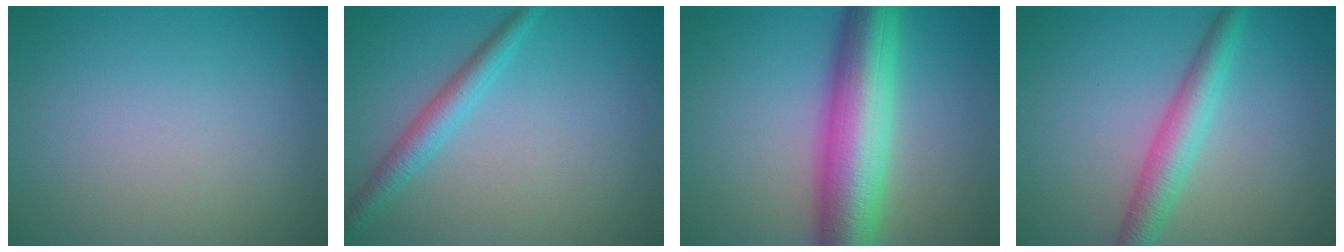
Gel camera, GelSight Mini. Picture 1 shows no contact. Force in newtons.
{"total": 2.7, "press": 2.7, "slide": 0.1}
{"total": 10.4, "press": 10.4, "slide": 0.1}
{"total": 3.9, "press": 3.9, "slide": 0.1}